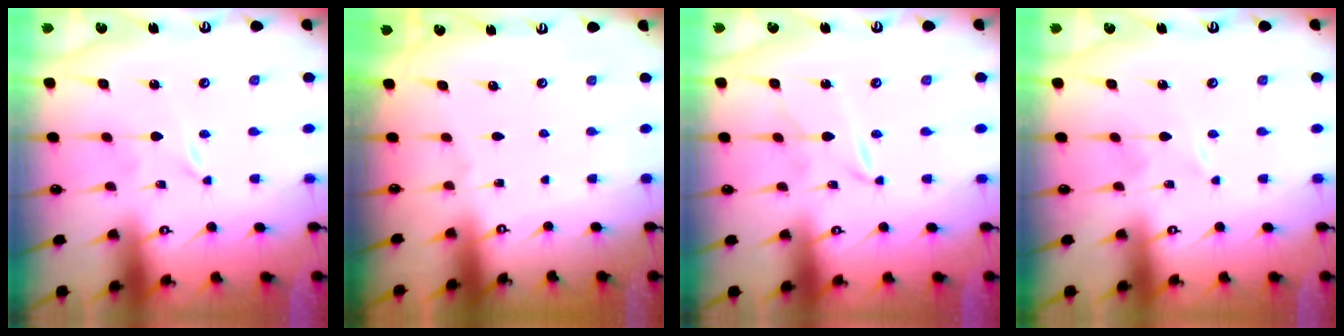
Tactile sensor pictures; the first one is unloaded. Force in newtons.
{"total": 0.0}
{"total": 2.7, "press": 2.7, "slide": 0.3}
{"total": 0.6, "press": 0.6, "slide": 0.1}